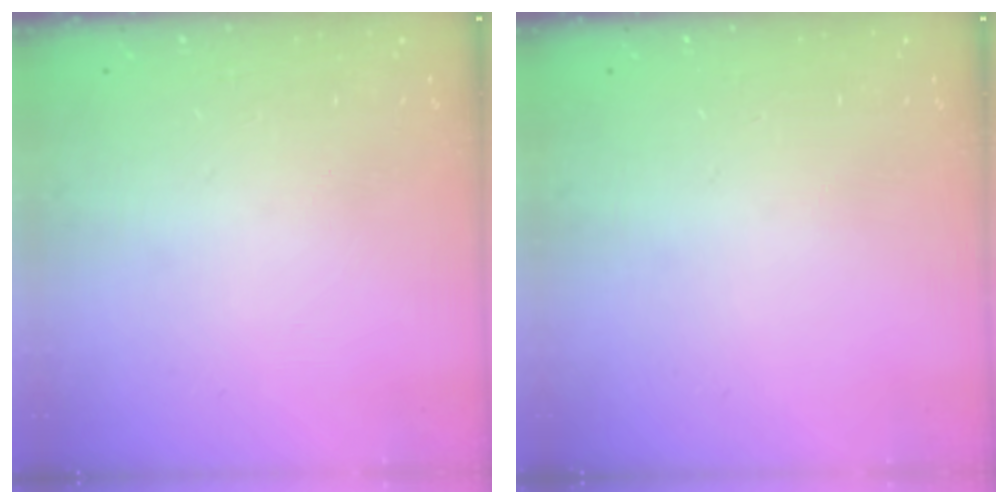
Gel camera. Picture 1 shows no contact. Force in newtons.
{"total": 0.0}